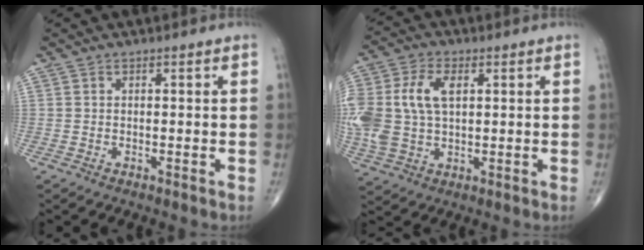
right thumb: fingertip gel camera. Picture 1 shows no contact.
{"total": 15.0, "force": [2.3, 9.3, 11.6], "torque": [-0.281, 0.006, 0.048]}